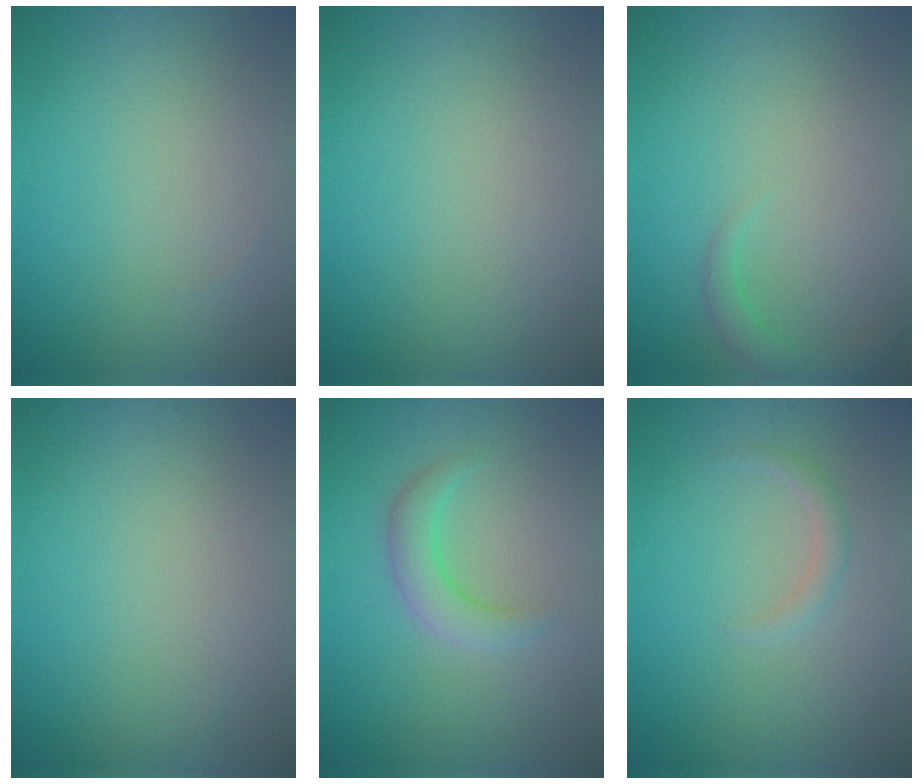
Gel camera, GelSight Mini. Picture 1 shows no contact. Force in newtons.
{"total": 0.0}
{"total": 1.6, "press": 1.6, "slide": 0.2}
{"total": 0.0}
{"total": 2.6, "press": 2.6, "slide": 0.2}
{"total": 1.2, "press": 1.2, "slide": 0.1}